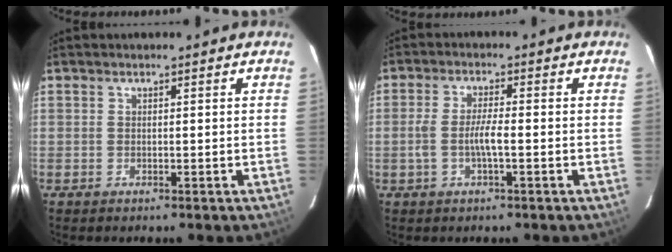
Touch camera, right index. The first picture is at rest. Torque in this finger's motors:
{"motor_torque": [0.51, -0.04, 0.47, 0.10]}